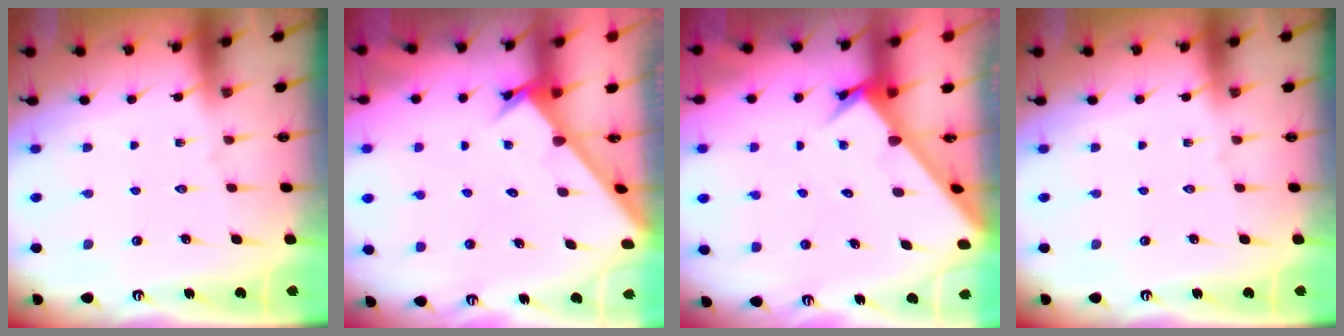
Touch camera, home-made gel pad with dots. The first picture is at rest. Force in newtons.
{"total": 2.4, "press": 2.4, "slide": 0.1}
{"total": 2.8, "press": 2.8, "slide": 0.3}
{"total": 0.0}